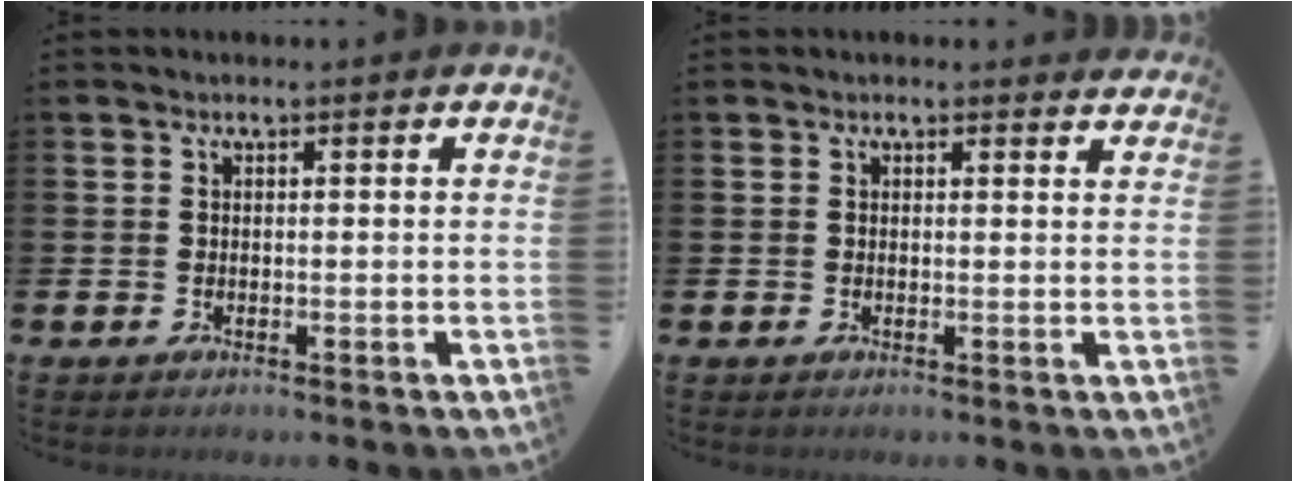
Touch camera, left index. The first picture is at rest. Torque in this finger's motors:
{"motor_torque": [1.01, -1.12, 0.10, 0.01]}